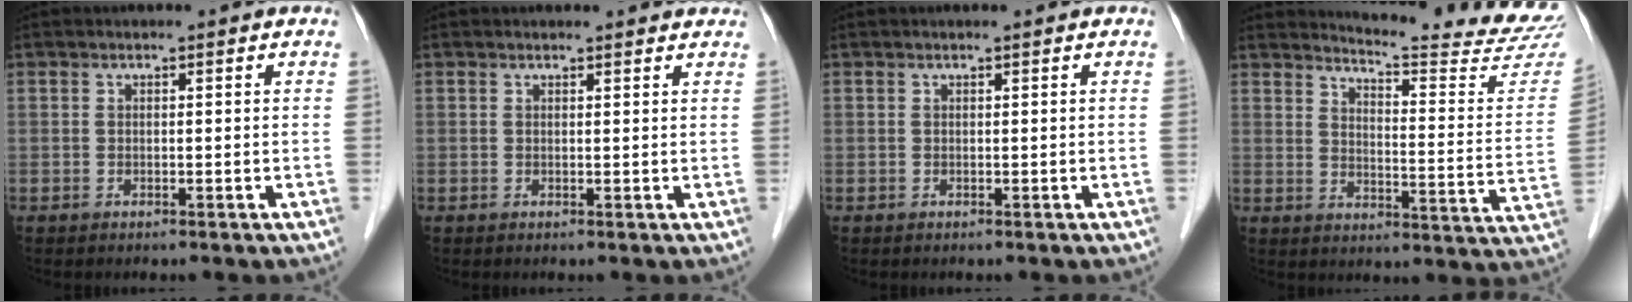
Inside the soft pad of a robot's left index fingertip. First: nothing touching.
{"total": 3.8, "force": [3.7, 0.7, 0.7], "torque": [-0.010, 0.005, 0.031]}
{"total": 0.0}
{"total": 18.9, "force": [18.5, -0.7, 3.6], "torque": [-0.052, -0.133, 0.211]}